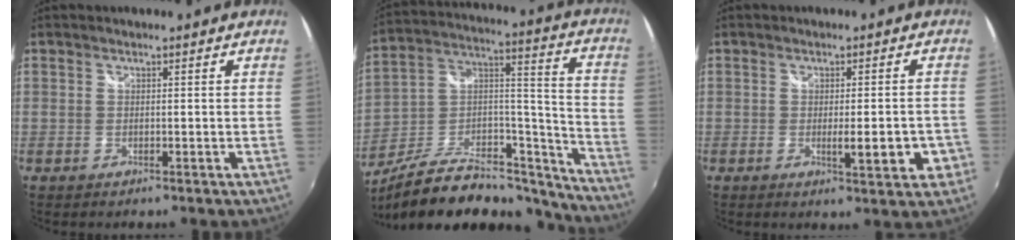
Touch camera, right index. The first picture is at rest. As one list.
[{"total": 23.1, "force": [-18.5, 7.7, 11.4], "torque": [-0.170, 0.036, -0.276]}, {"total": 7.1, "force": [-2.3, 1.8, 6.4], "torque": [-0.098, -0.017, -0.029]}]